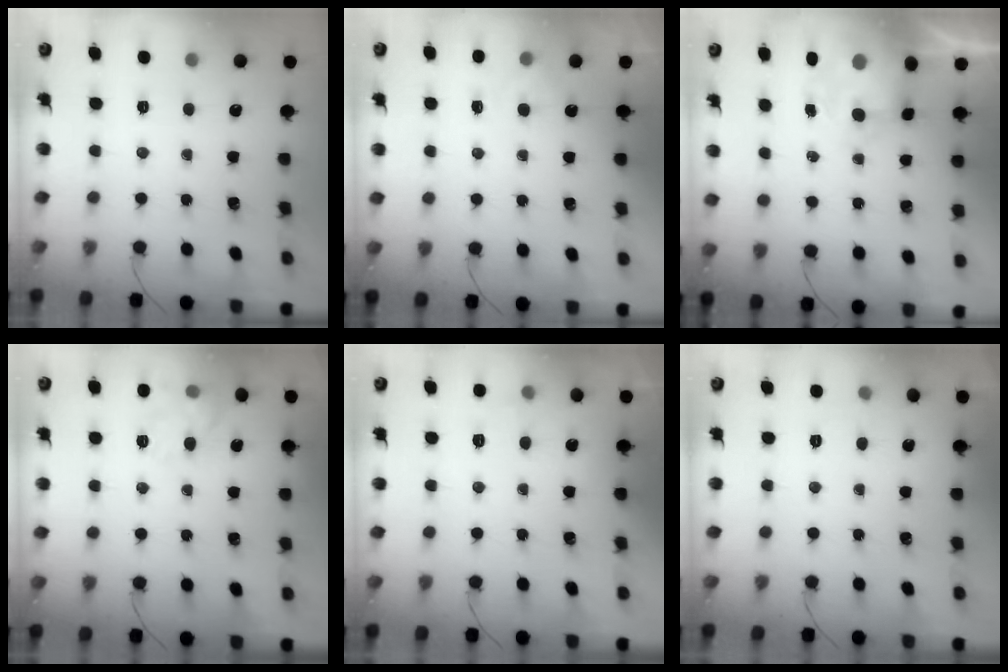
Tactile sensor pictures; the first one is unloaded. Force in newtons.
{"total": 4.3, "press": 4.1, "slide": 1.3}
{"total": 7.1, "press": 6.9, "slide": 1.3}
{"total": 8.2, "press": 8.2, "slide": 0.4}
{"total": 7.2, "press": 7.0, "slide": 1.5}
{"total": 2.0, "press": 1.7, "slide": 1.0}